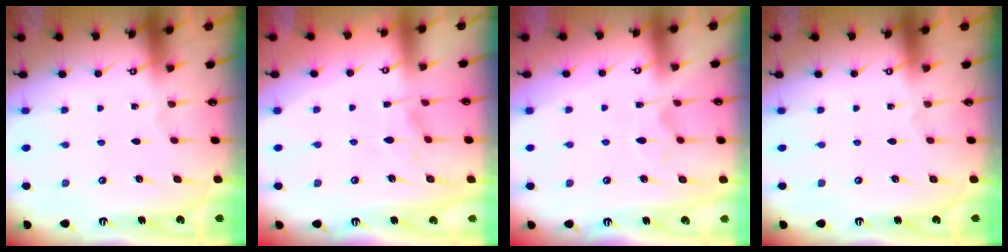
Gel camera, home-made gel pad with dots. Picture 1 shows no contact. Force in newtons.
{"total": 2.4, "press": 2.3, "slide": 0.7}
{"total": 3.9, "press": 3.8, "slide": 1.0}
{"total": 0.0}